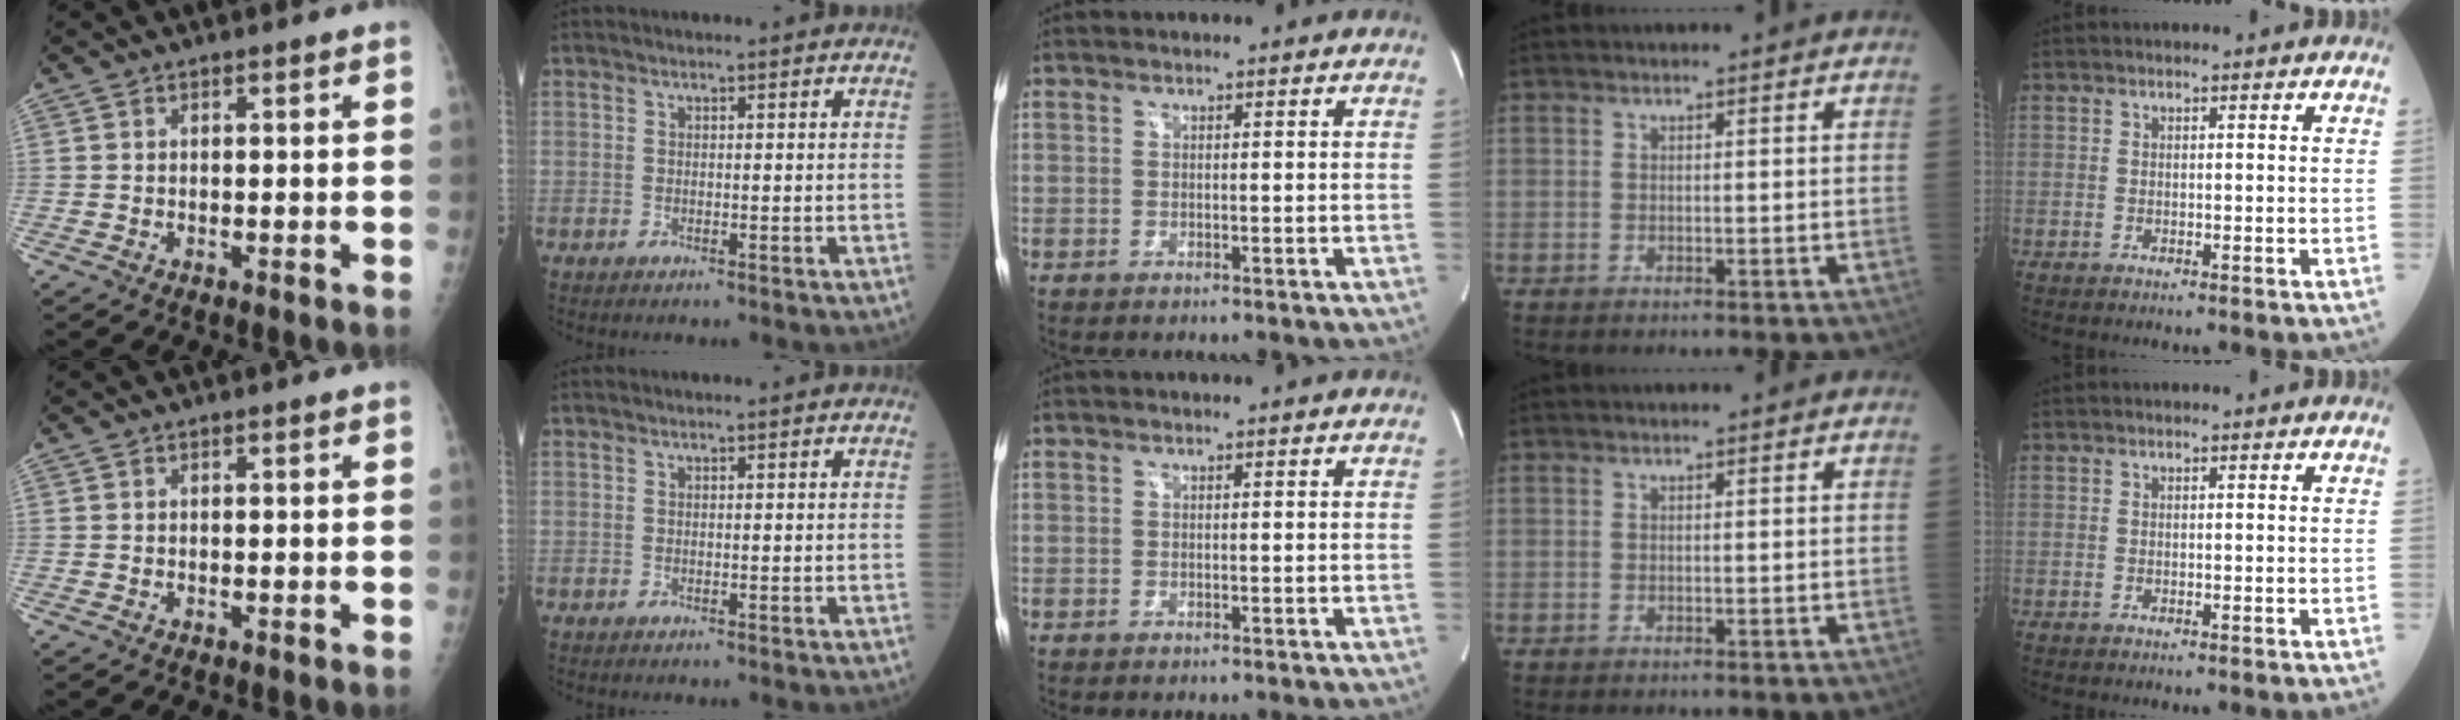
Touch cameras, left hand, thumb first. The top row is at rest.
{}